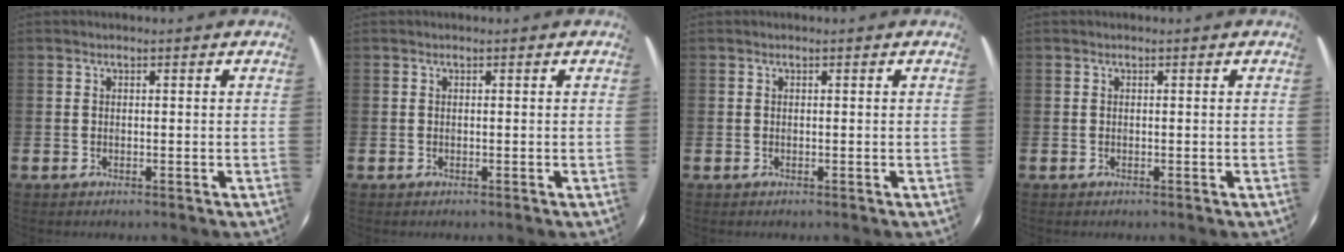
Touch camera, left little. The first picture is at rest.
{"total": 0.0}
{"total": 0.0}
{"total": 0.0}